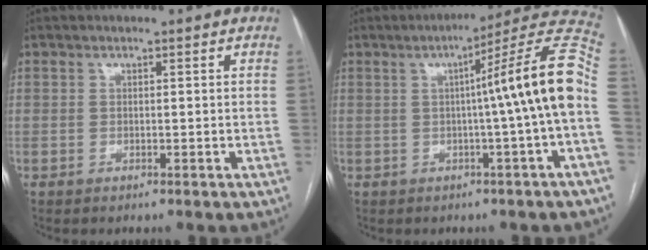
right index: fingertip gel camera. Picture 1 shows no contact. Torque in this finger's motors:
{"motor_torque": [1.30, -0.17, 0.47, 0.15]}